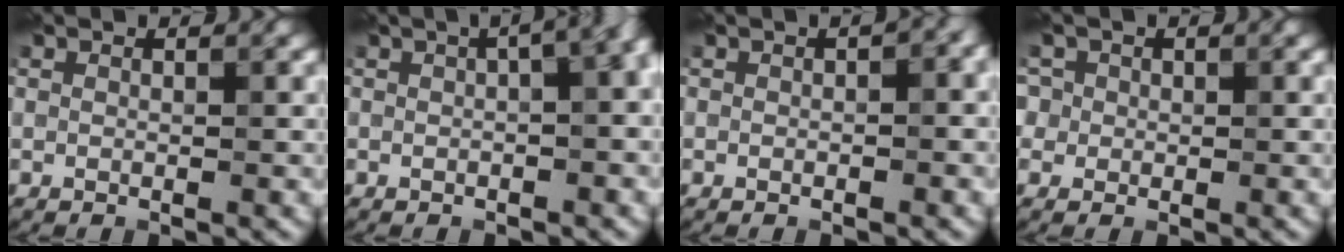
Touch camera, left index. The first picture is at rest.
{"total": 10.7, "force": [2.0, 5.4, 9.0], "torque": [-0.039, 0.051, -0.012]}
{"total": 2.3, "force": [0.3, 1.0, 2.1], "torque": [-0.018, 0.004, 0.005]}
{"total": 3.3, "force": [1.2, 2.8, 1.1], "torque": [-0.009, 0.017, 0.003]}